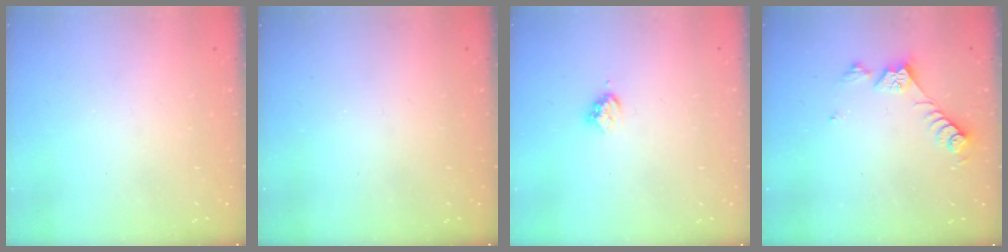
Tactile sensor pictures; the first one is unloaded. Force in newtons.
{"total": 0.0}
{"total": 3.6, "press": 3.6, "slide": 0.4}
{"total": 8.3, "press": 8.3, "slide": 0.1}